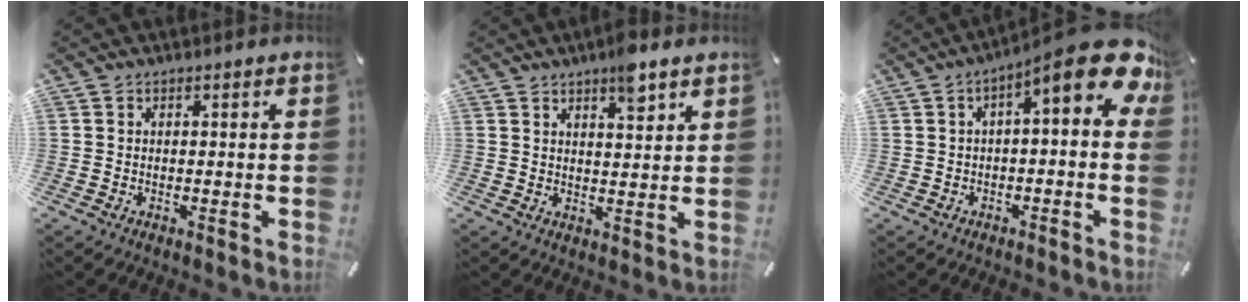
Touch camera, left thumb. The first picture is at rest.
{"total": 6.1, "force": [4.5, 1.7, 3.8], "torque": [-0.044, -0.029, 0.071]}
{"total": 13.2, "force": [5.1, 3.6, 11.6], "torque": [-0.161, -0.040, 0.079]}